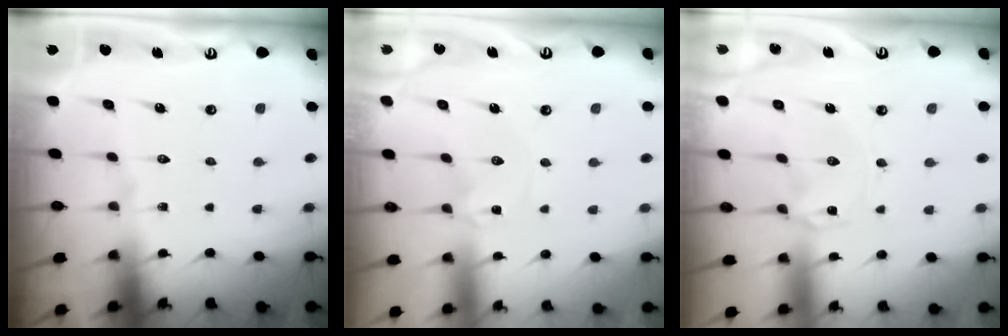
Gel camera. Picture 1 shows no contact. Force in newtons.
{"total": 0.0}
{"total": 1.5, "press": 1.5, "slide": 0.1}